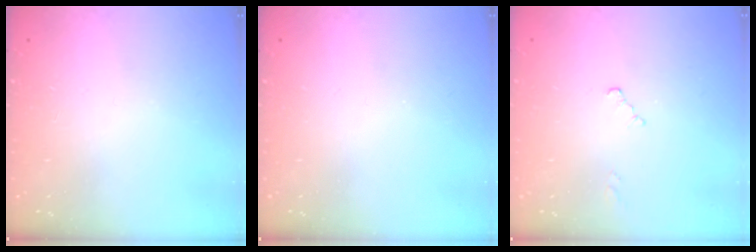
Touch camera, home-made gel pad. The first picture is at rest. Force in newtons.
{"total": 0.0}
{"total": 2.6, "press": 2.6, "slide": 0.3}